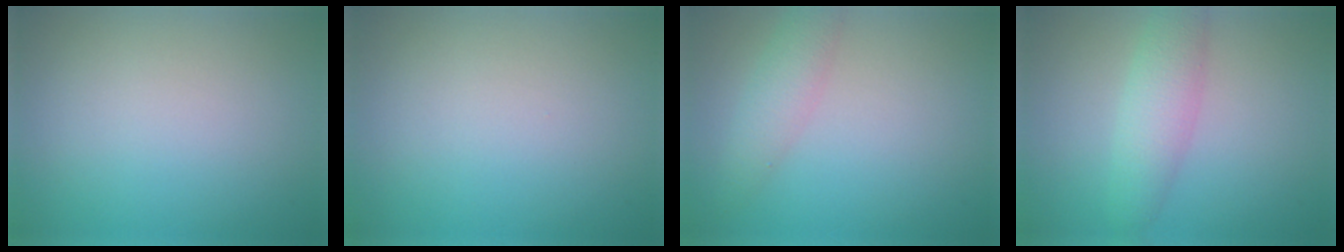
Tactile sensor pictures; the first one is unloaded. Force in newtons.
{"total": 0.0}
{"total": 2.5, "press": 2.5, "slide": 0.1}
{"total": 3.6, "press": 3.6, "slide": 0.1}